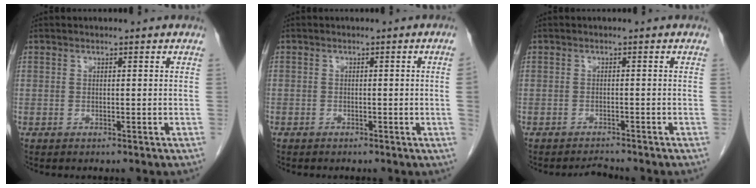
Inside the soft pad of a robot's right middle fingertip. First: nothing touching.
{"total": 1.5, "force": [-0.3, -0.6, 1.3], "torque": [-0.011, 0.001, -0.007]}
{"total": 1.5, "force": [-1.5, -0.3, -0.1], "torque": [-0.004, -0.013, -0.020]}